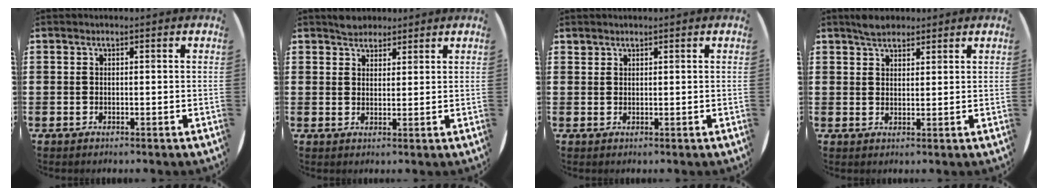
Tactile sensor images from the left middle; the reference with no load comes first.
{"total": 2.7, "force": [2.4, 1.1, -0.1], "torque": [0.006, 0.003, 0.047]}
{"total": 0.8, "force": [0.8, 0.2, -0.2], "torque": [0.004, 0.004, 0.015]}
{"total": 2.9, "force": [2.7, 1.0, 0.5], "torque": [-0.006, 0.000, 0.050]}